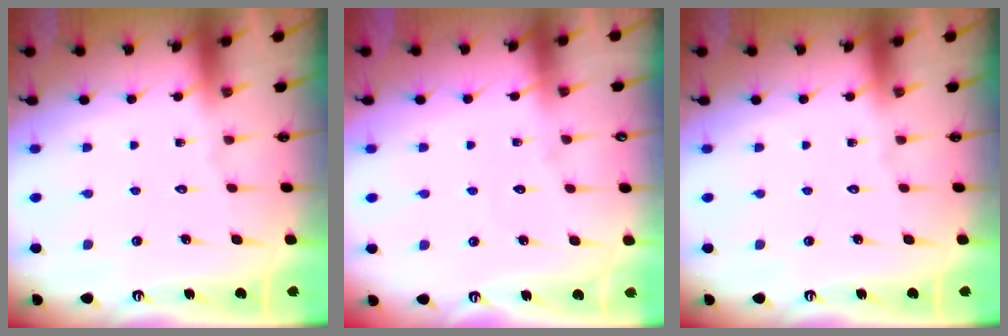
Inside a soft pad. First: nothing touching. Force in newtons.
{"total": 2.0, "press": 2.0, "slide": 0.2}
{"total": 0.0}